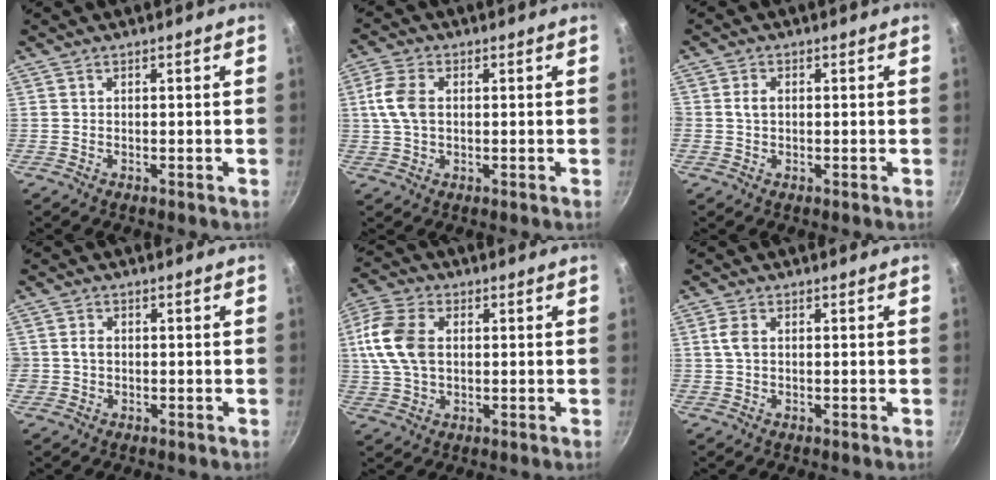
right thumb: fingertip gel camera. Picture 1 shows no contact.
{"total": 6.8, "force": [0.9, 4.4, 5.1], "torque": [-0.103, 0.009, 0.012]}
{"total": 2.2, "force": [0.2, 1.7, 1.5], "torque": [-0.023, 0.006, 0.002]}
{"total": 2.2, "force": [-0.1, 1.9, 1.1], "torque": [-0.009, 0.008, -0.002]}
{"total": 11.8, "force": [1.6, 7.8, 8.7], "torque": [-0.168, 0.013, 0.021]}
{"total": 2.7, "force": [0.4, 1.7, 2.1], "torque": [-0.047, 0.005, 0.005]}